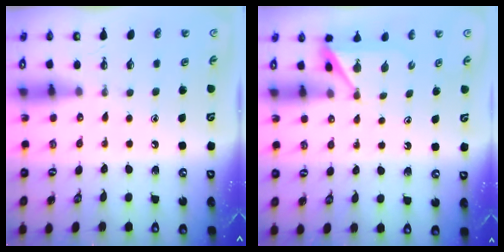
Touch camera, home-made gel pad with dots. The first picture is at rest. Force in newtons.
{"total": 4.9, "press": 4.9, "slide": 0.2}